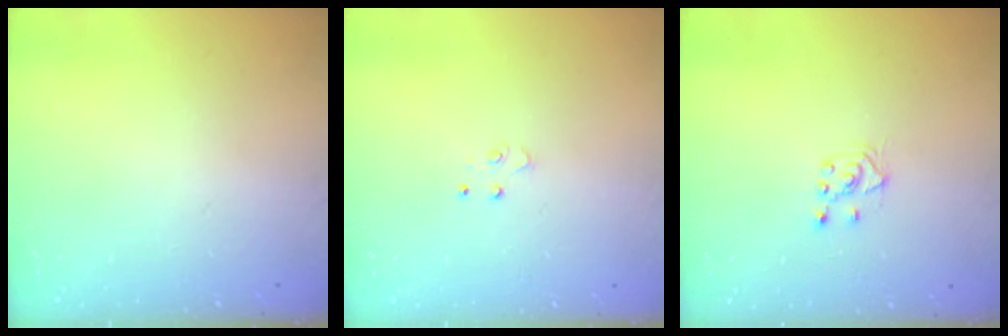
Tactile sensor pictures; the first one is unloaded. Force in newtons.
{"total": 3.5, "press": 3.5, "slide": 0.3}
{"total": 3.8, "press": 3.8, "slide": 0.5}